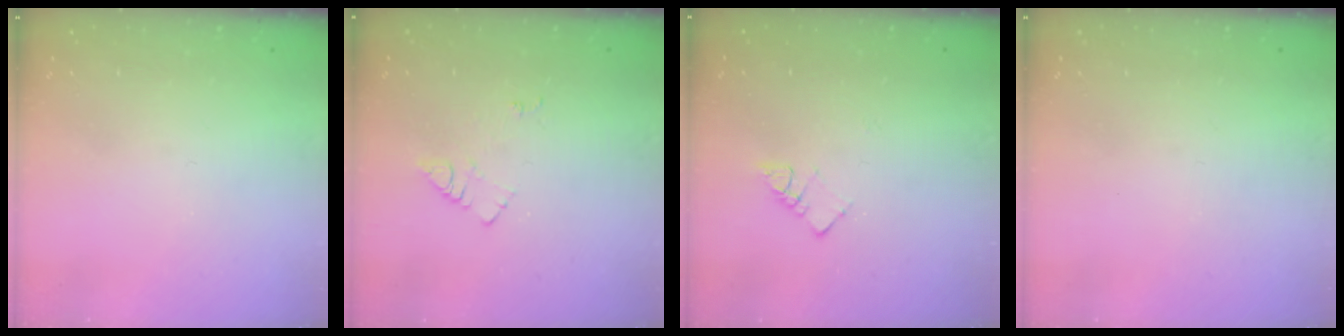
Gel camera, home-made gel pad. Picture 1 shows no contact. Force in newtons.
{"total": 6.2, "press": 6.2, "slide": 0.8}
{"total": 3.6, "press": 3.6, "slide": 0.3}
{"total": 0.0}